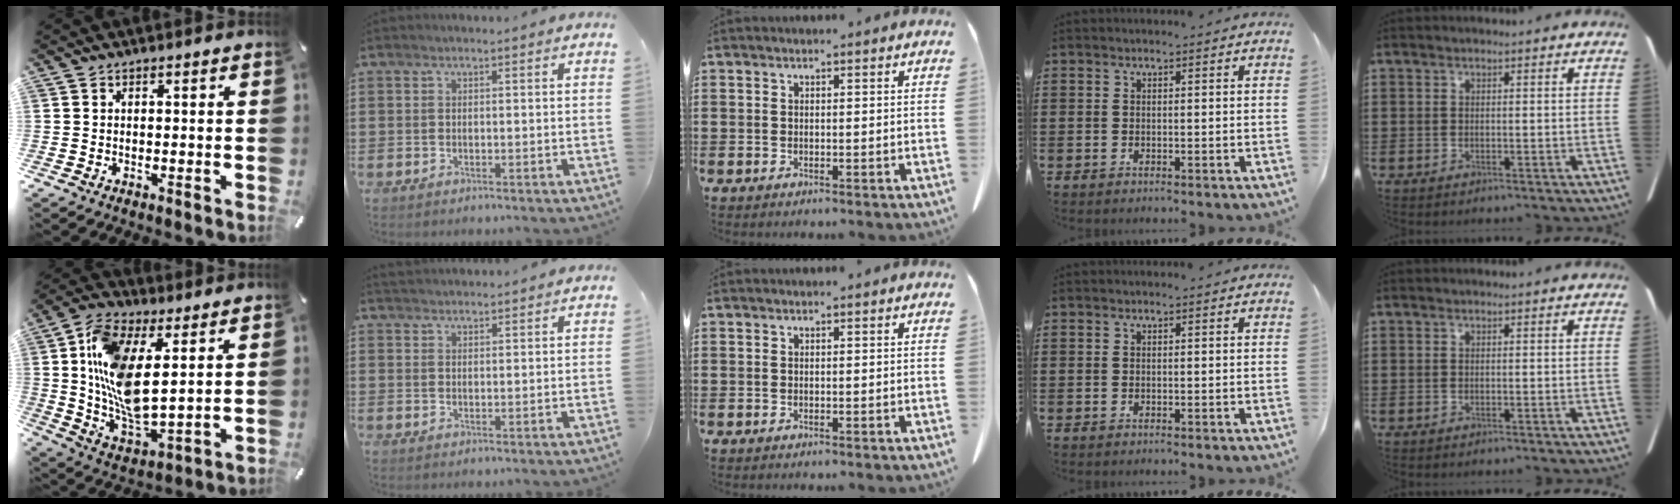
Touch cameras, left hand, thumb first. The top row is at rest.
{"thumb": {"total": 15.0, "force": [4.6, 7.5, 12.1], "torque": [-0.263, -0.027, 0.081]}, "index": {"total": 1.9, "force": [1.9, 0.1, -0.2], "torque": [-0.002, 0.000, 0.036]}}